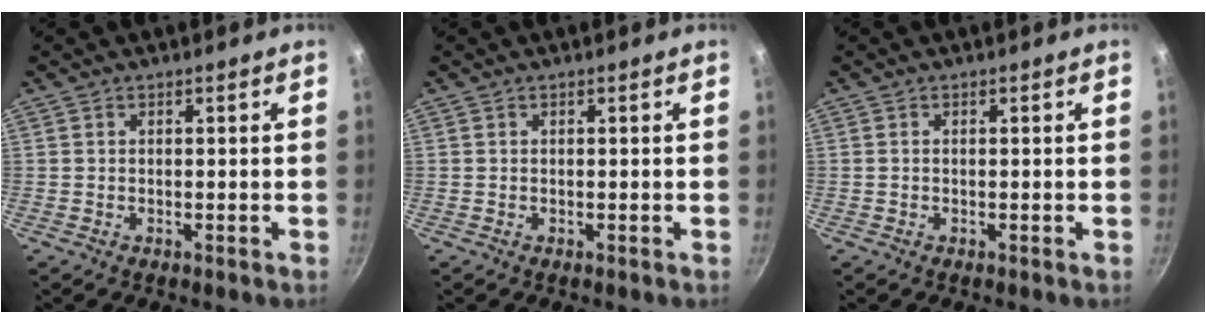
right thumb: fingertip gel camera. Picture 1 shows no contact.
{"total": 0.0}
{"total": 0.0}